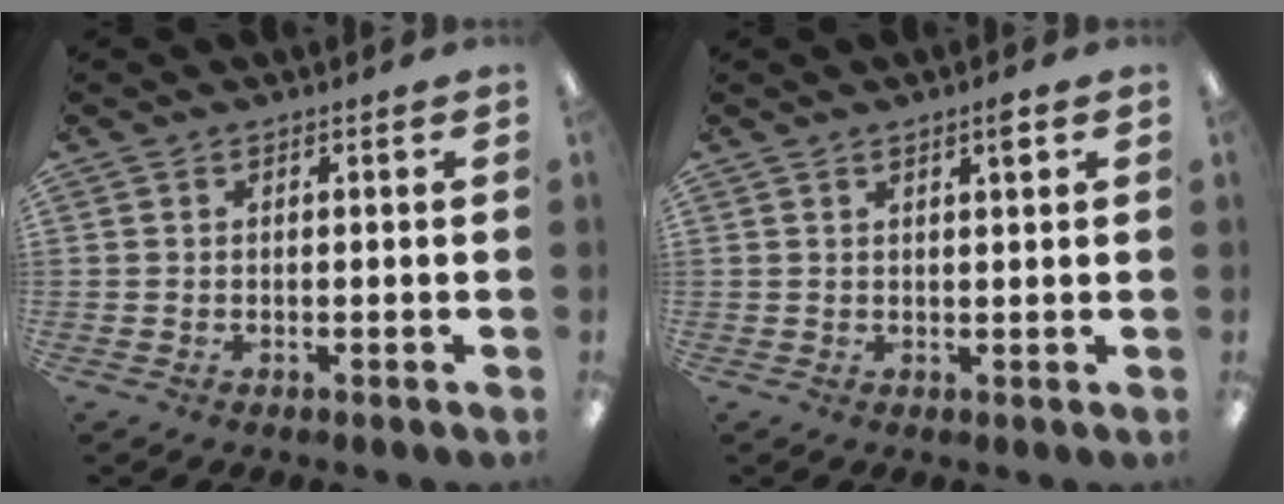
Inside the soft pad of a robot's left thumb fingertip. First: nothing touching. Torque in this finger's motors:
{"motor_torque": [-0.12, 0.06, -0.10, 0.00, 0.01]}